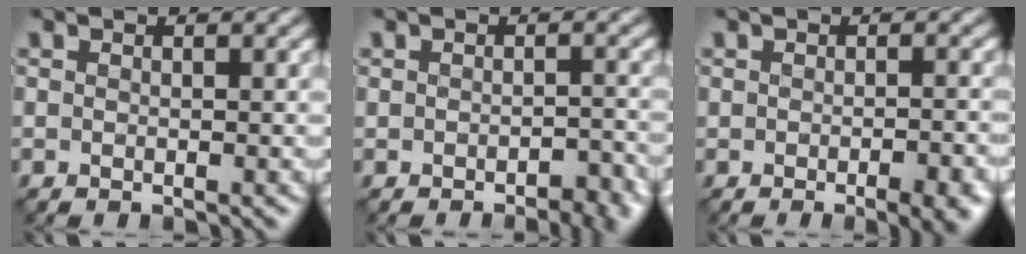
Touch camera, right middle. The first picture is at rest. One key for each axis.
{"total": 3.0, "fx": -1.8, "fy": 1.5, "fz": 1.9, "tx": -0.019, "ty": 0.001, "tz": -0.014}
{"total": 4.3, "fx": -2.3, "fy": 1.4, "fz": 3.3, "tx": -0.038, "ty": 0.000, "tz": -0.018}